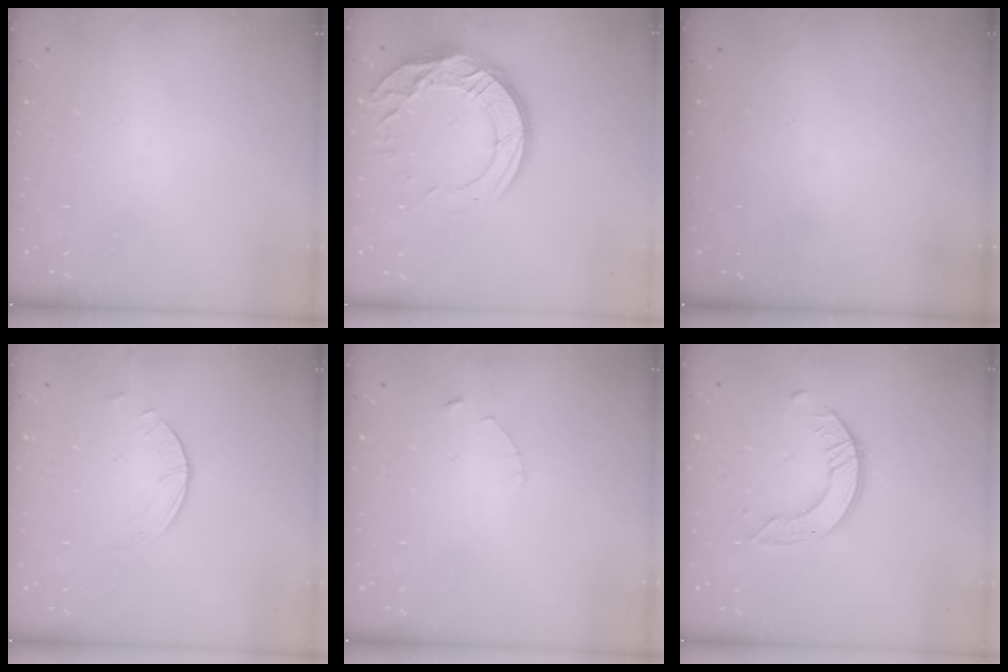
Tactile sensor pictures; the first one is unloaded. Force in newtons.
{"total": 15.5, "press": 15.5, "slide": 1.1}
{"total": 0.0}
{"total": 0.9, "press": 0.9, "slide": 0.1}
{"total": 1.0, "press": 1.0, "slide": 0.2}
{"total": 6.5, "press": 6.5, "slide": 0.6}